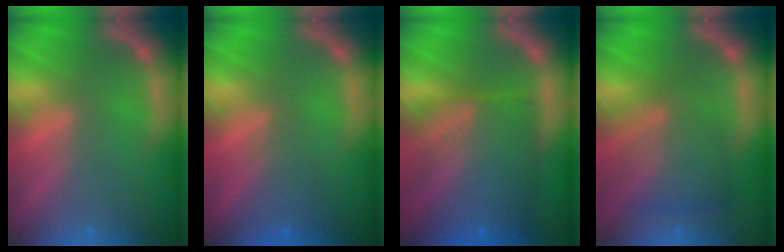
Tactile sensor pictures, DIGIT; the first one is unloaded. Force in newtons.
{"total": 2.0}
{"total": 9.5}
{"total": 6.0}